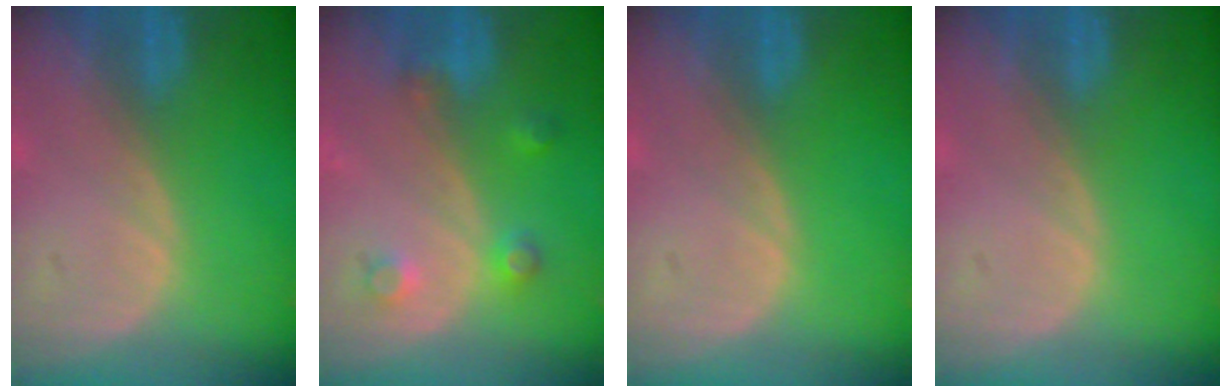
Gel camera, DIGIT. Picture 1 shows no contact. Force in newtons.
{"total": 3.6, "press": 3.3, "slide": 1.4}
{"total": 0.0}
{"total": 0.0}